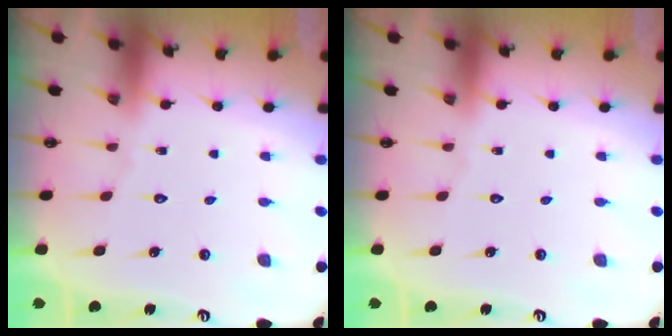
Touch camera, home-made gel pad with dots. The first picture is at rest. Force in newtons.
{"total": 0.0}